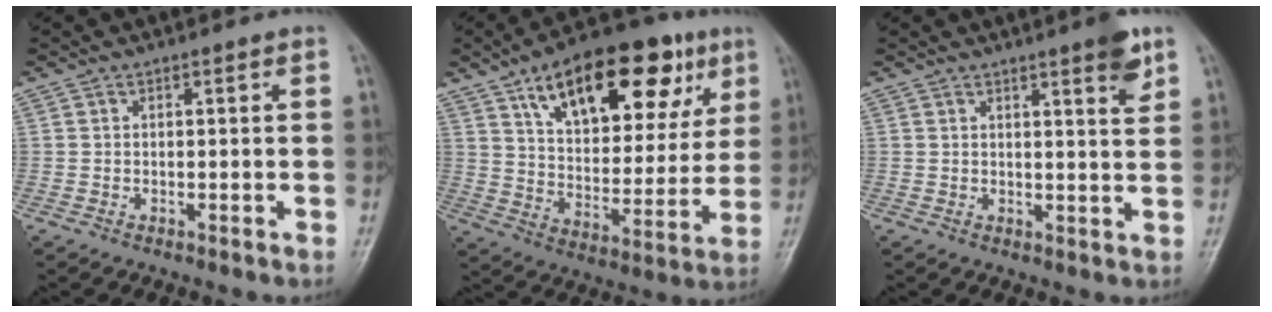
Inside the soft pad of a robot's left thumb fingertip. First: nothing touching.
{"total": 25.2, "force": [12.8, 11.9, 18.1], "torque": [-0.231, -0.013, 0.203]}
{"total": 4.8, "force": [3.0, 0.7, 3.7], "torque": [-0.044, -0.019, 0.038]}